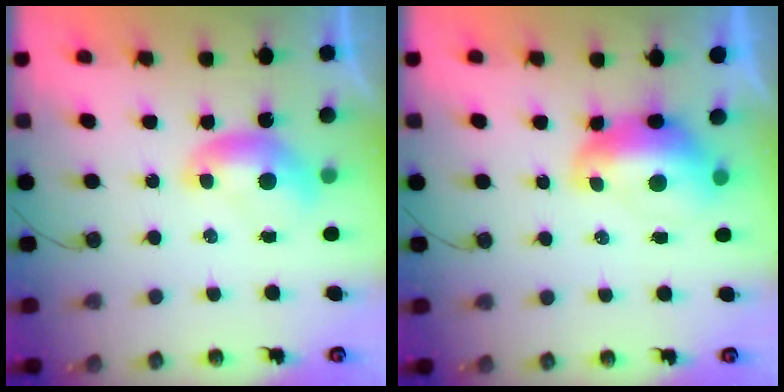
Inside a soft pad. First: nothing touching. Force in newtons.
{"total": 2.9, "press": 2.8, "slide": 0.7}